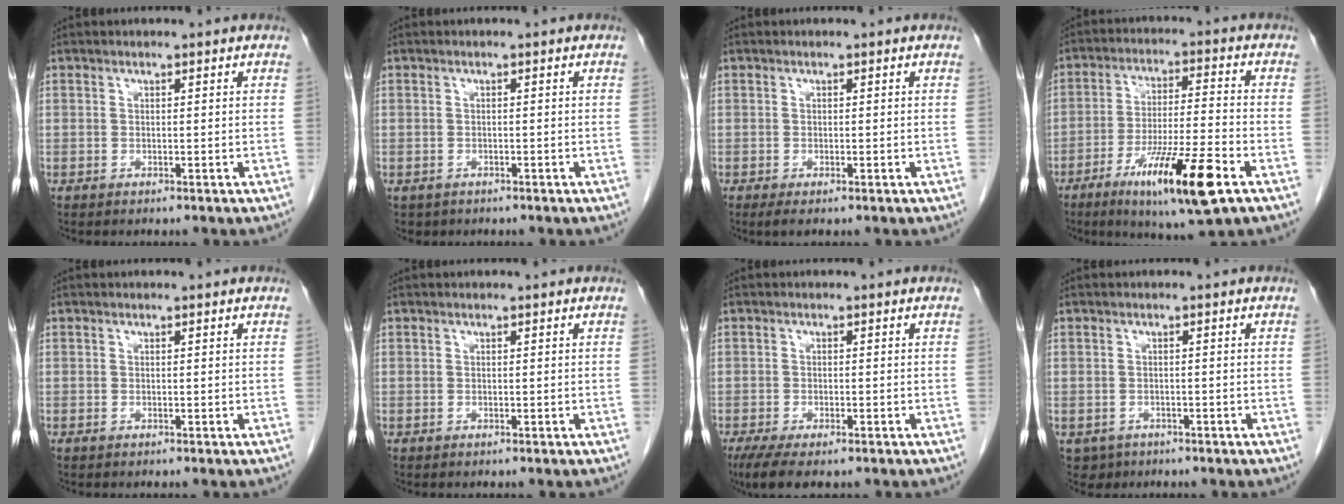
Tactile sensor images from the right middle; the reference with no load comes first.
{"total": 1.5, "force": [-0.9, 1.2, 0.3], "torque": [-0.012, 0.001, -0.009]}
{"total": 1.7, "force": [-0.9, 0.5, 1.4], "torque": [-0.023, -0.003, -0.012]}
{"total": 14.4, "force": [-7.3, 1.0, 12.3], "torque": [-0.219, -0.026, -0.120]}
{"total": 0.0}
{"total": 0.0}
{"total": 6.1, "force": [-4.2, 1.9, 4.0], "torque": [-0.067, -0.014, -0.066]}
{"total": 2.8, "force": [-1.6, 2.3, 0.3], "torque": [-0.005, 0.005, -0.023]}